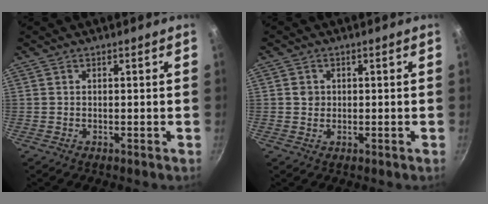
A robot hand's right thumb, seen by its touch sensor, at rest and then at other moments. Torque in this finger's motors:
{"motor_torque": [-0.16, 0.39, 0.07, 0.59, -0.01]}